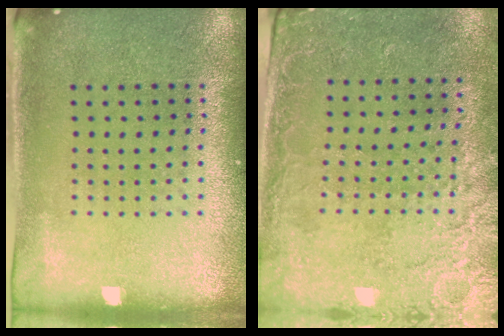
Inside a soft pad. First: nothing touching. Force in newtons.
{"total": 2.7, "press": 2.2, "slide": 1.5}